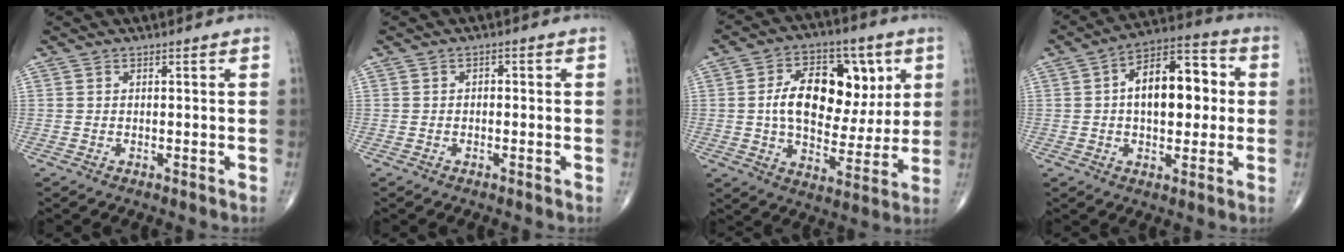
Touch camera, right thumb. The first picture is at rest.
{"total": 0.9, "force": [-0.2, 0.7, 0.6], "torque": [-0.001, 0.003, -0.008]}
{"total": 18.9, "force": [3.8, 11.7, 14.4], "torque": [-0.184, 0.003, 0.063]}
{"total": 14.9, "force": [1.4, 8.3, 12.3], "torque": [-0.160, 0.027, 0.014]}